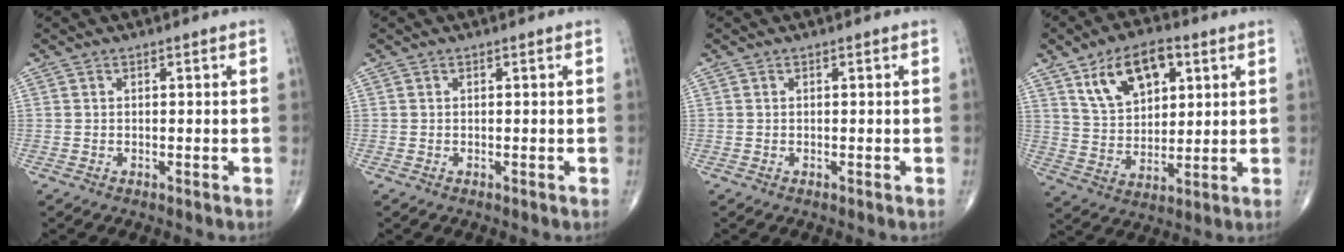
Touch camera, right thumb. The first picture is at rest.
{"total": 0.0}
{"total": 0.0}
{"total": 13.3, "force": [6.0, 7.7, 9.0], "torque": [-0.129, -0.016, 0.112]}